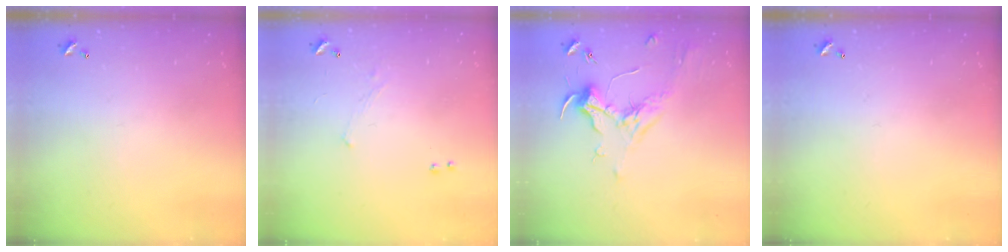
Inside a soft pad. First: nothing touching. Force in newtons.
{"total": 1.2, "press": 1.1, "slide": 0.5}
{"total": 2.0, "press": 1.9, "slide": 0.6}
{"total": 0.0}